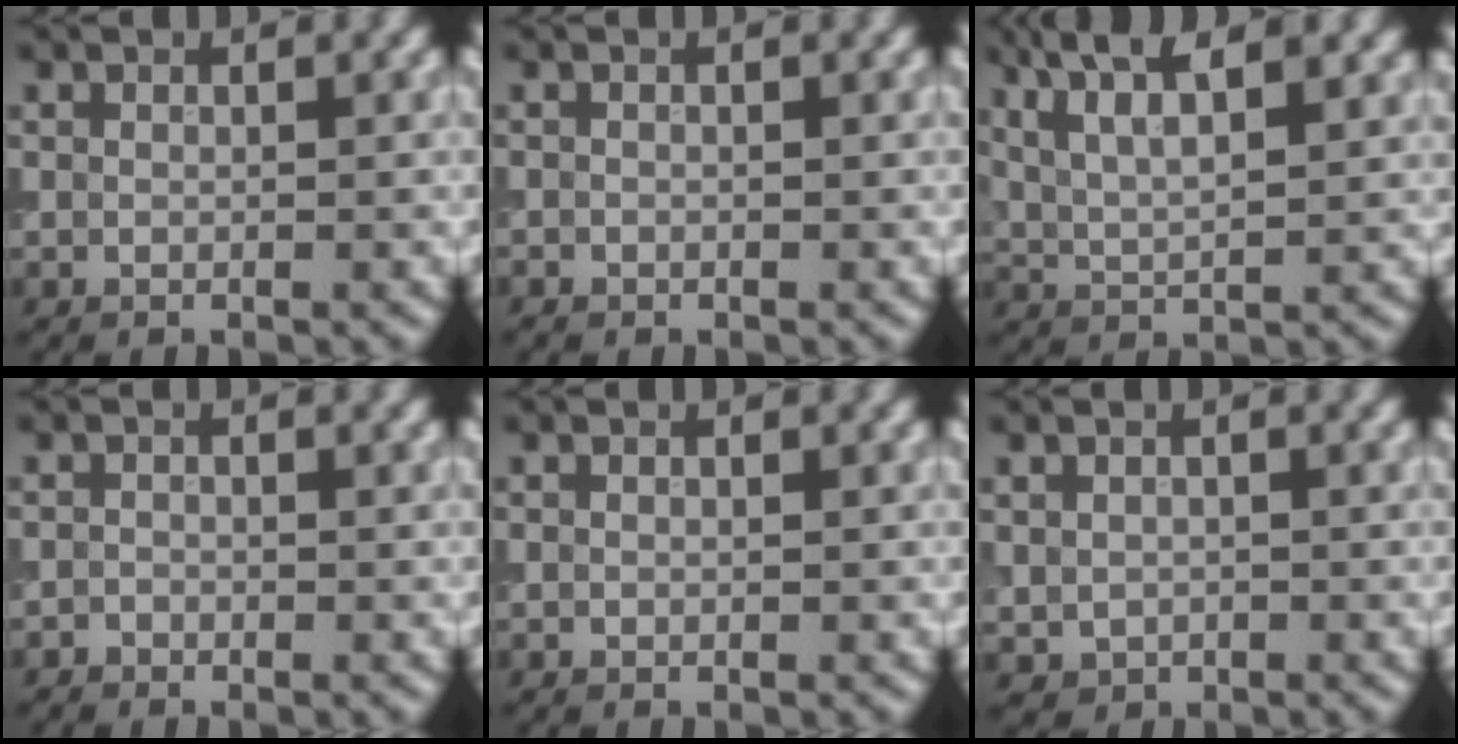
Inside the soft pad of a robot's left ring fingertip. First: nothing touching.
{"total": 0.6, "force": [-0.5, -0.2, -0.4], "torque": [0.005, 0.003, -0.007]}
{"total": 6.3, "force": [4.2, 1.9, 4.3], "torque": [-0.072, 0.033, 0.058]}
{"total": 0.8, "force": [-0.7, -0.2, -0.3], "torque": [0.000, 0.006, -0.012]}
{"total": 0.0}
{"total": 0.6, "force": [0.1, 0.6, -0.1], "torque": [-0.002, 0.003, 0.008]}